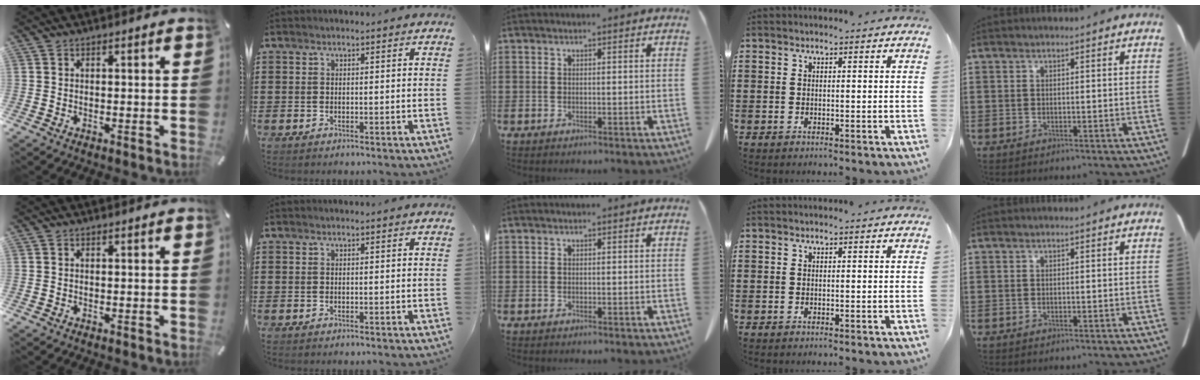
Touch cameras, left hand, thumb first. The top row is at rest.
{}